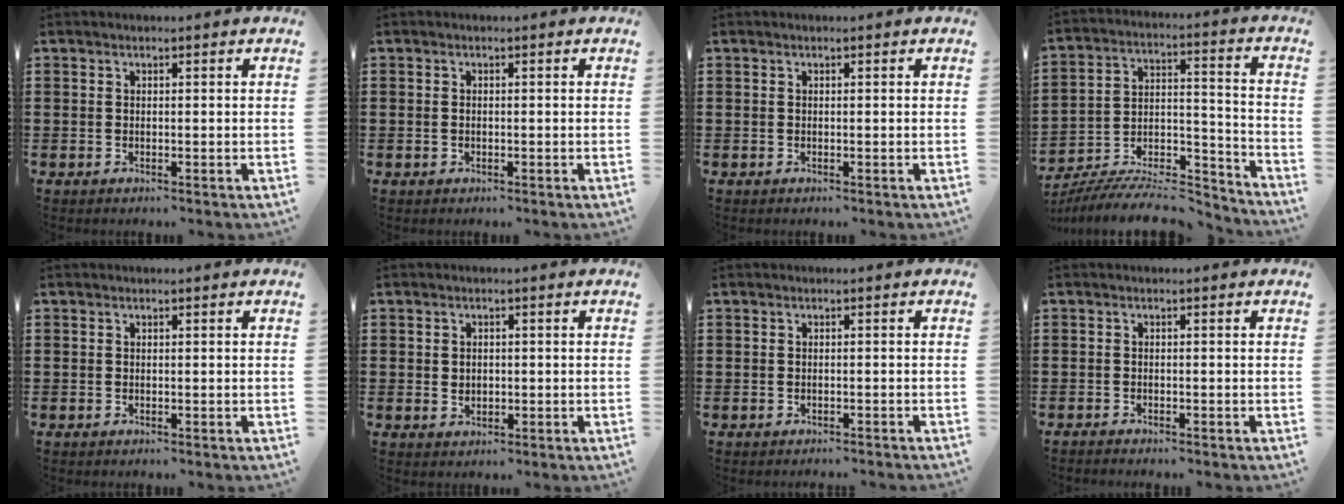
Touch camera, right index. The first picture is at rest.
{"total": 0.5, "force": [-0.1, 0.2, 0.5], "torque": [-0.013, -0.003, -0.002]}
{"total": 0.0}
{"total": 10.1, "force": [-9.5, 1.6, 3.0], "torque": [-0.043, 0.022, -0.184]}
{"total": 0.0}
{"total": 1.2, "force": [0.1, 1.0, 0.7], "torque": [-0.017, 0.004, 0.003]}
{"total": 0.7, "force": [-0.7, -0.1, 0.0], "torque": [-0.003, -0.003, -0.014]}
{"total": 0.8, "force": [-0.8, -0.2, 0.0], "torque": [-0.002, -0.003, -0.016]}